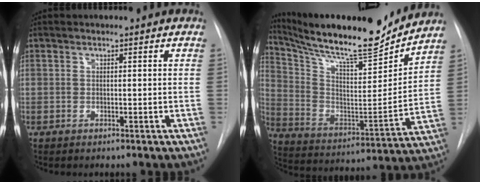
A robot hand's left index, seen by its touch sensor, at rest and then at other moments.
{"total": 21.1, "force": [19.3, 1.9, 8.5], "torque": [-0.163, -0.039, 0.309]}